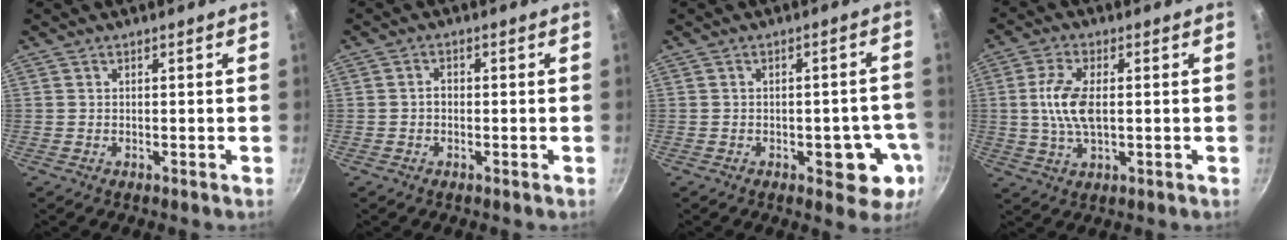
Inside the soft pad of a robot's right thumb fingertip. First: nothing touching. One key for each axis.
{"total": 1.5, "fx": -0.3, "fy": 1.1, "fz": 0.9, "tx": -0.012, "ty": 0.011, "tz": -0.006}
{"total": 8.6, "fx": -2.7, "fy": 4.5, "fz": 6.8, "tx": -0.039, "ty": 0.014, "tz": -0.032}
{"total": 8.8, "fx": 0.5, "fy": 4.2, "fz": 7.7, "tx": -0.155, "ty": 0.004, "tz": 0.006}